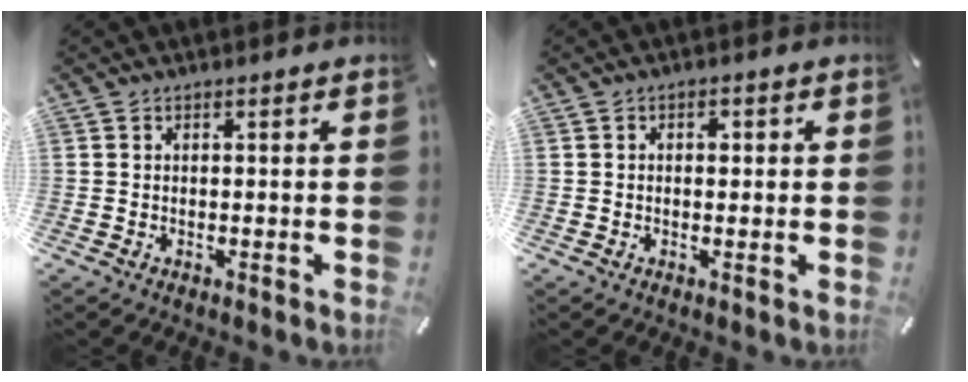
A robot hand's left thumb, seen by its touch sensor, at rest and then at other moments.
{"total": 1.7, "force": [0.1, 1.1, 1.2], "torque": [-0.017, 0.003, -0.001]}